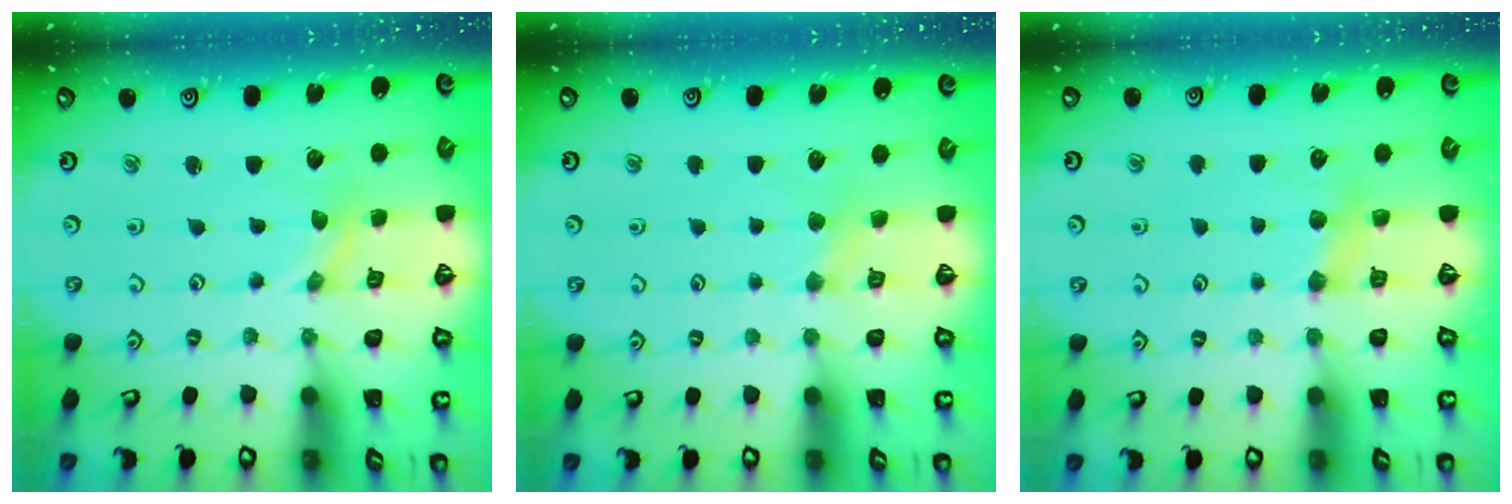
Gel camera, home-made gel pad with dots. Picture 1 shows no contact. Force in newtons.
{"total": 2.5, "press": 2.5, "slide": 0.4}
{"total": 5.1, "press": 5.0, "slide": 0.7}